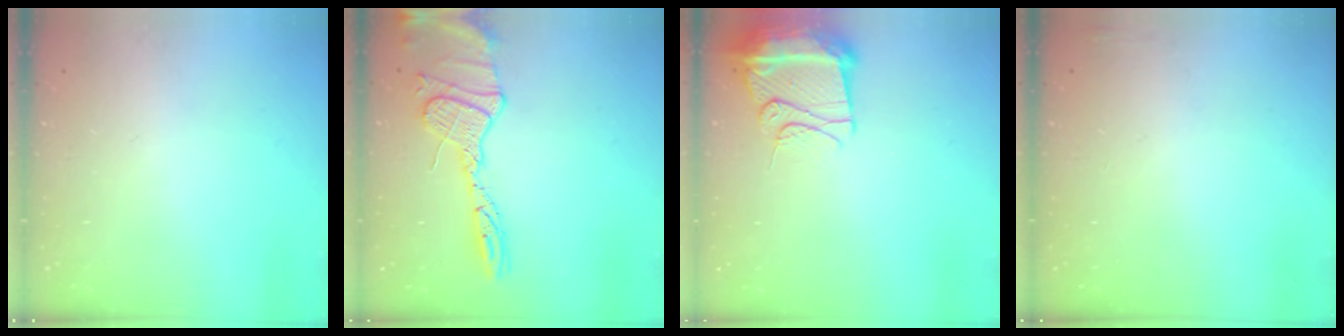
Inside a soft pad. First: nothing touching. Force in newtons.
{"total": 14.8, "press": 14.8, "slide": 1.1}
{"total": 13.1, "press": 13.1, "slide": 1.4}
{"total": 3.9, "press": 3.6, "slide": 1.5}